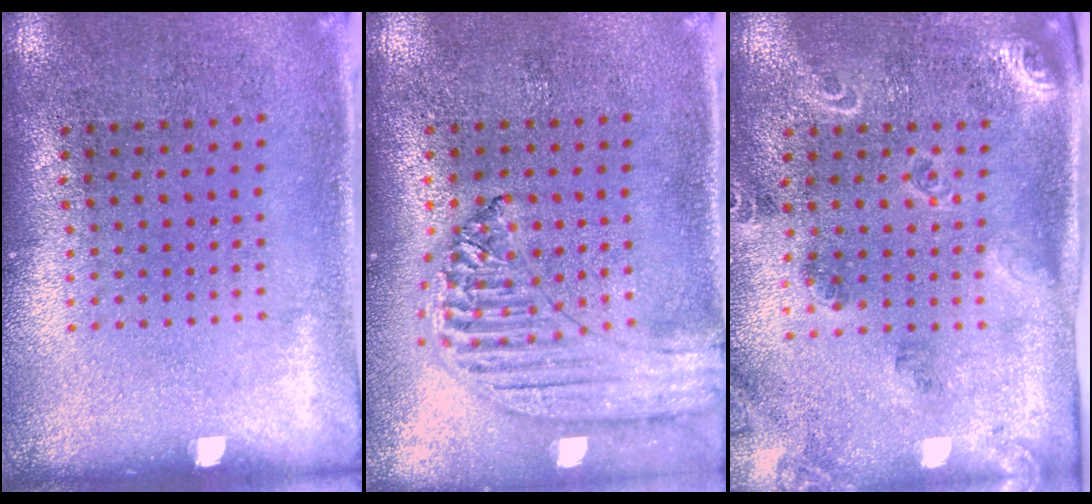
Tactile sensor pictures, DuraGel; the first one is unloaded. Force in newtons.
{"total": 1.3, "press": 1.3, "slide": 0.1}
{"total": 1.8, "press": 1.8, "slide": 0.4}